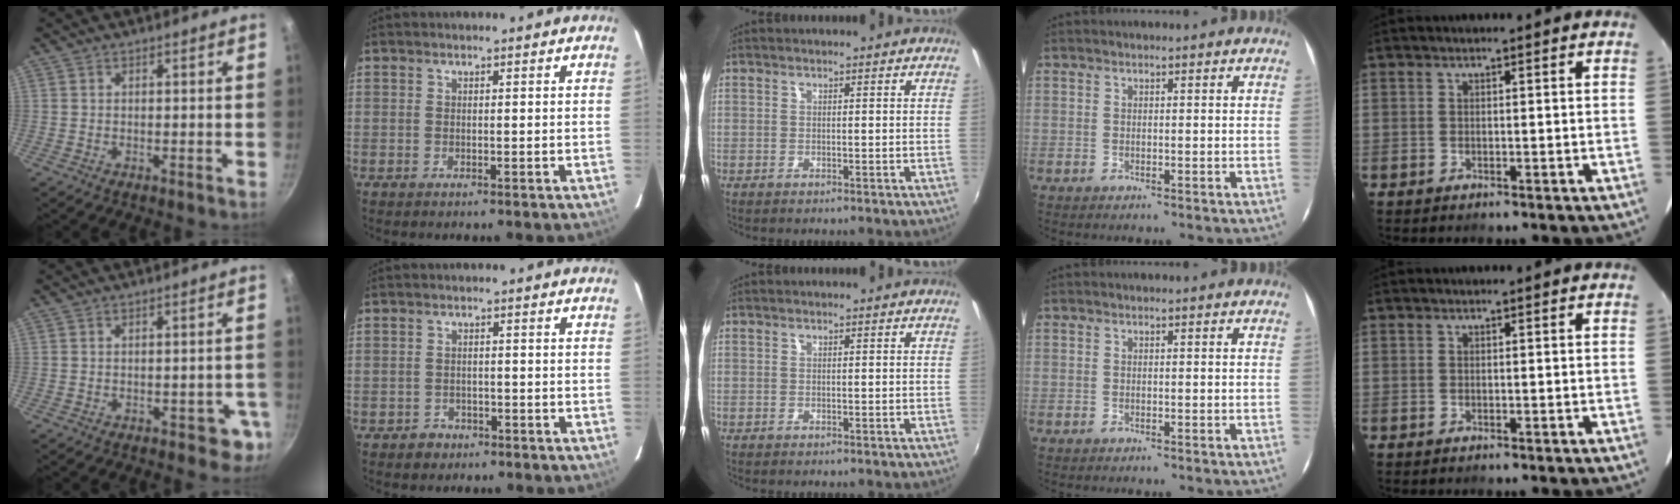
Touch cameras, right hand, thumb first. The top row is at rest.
{"thumb": {"total": 4.3, "force": [-1.6, 2.7, 2.9], "torque": [-0.010, 0.014, -0.009]}, "index": {"total": 2.9, "force": [-1.8, 2.2, 0.3], "torque": [-0.014, 0.005, -0.023]}}